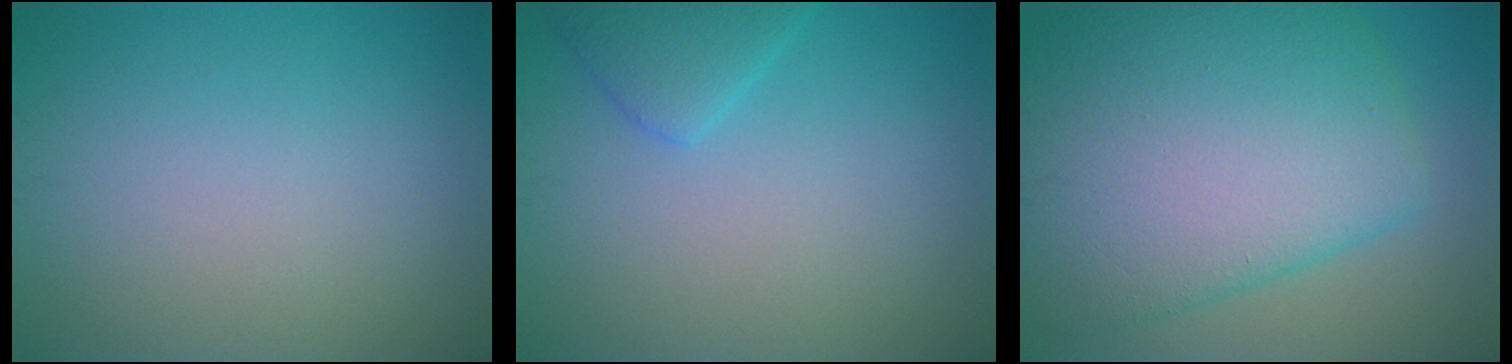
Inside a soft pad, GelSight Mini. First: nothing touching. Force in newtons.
{"total": 2.9, "press": 2.9, "slide": 0.3}
{"total": 12.4, "press": 12.4, "slide": 0.6}